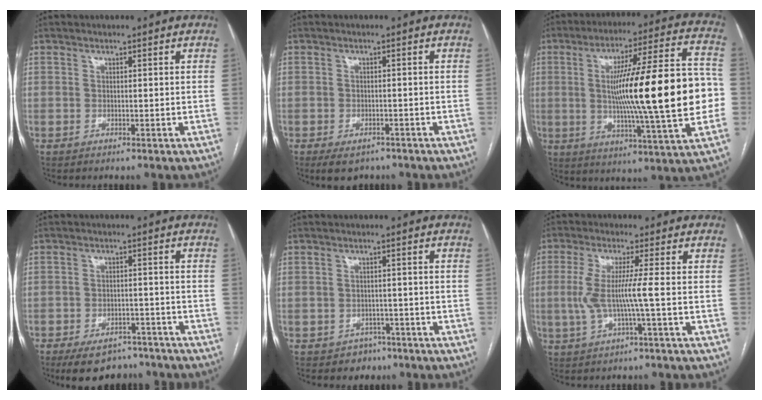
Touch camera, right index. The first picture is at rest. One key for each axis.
{"total": 4.5, "fx": -3.3, "fy": 2.3, "fz": 2.0, "tx": -0.030, "ty": -0.004, "tz": -0.044}
{"total": 24.7, "fx": -0.8, "fy": 1.5, "fz": 24.7, "tx": -0.339, "ty": 0.019, "tz": -0.014}
{"total": 10.2, "fx": -8.2, "fy": 4.7, "fz": 3.8, "tx": -0.051, "ty": 0.006, "tz": -0.116}
{"total": 3.5, "fx": -2.2, "fy": 2.7, "fz": 0.2, "tx": -0.001, "ty": 0.014, "tz": -0.027}
{"total": 6.6, "fx": -0.8, "fy": -0.6, "fz": 6.6, "tx": -0.143, "ty": 0.005, "tz": -0.014}